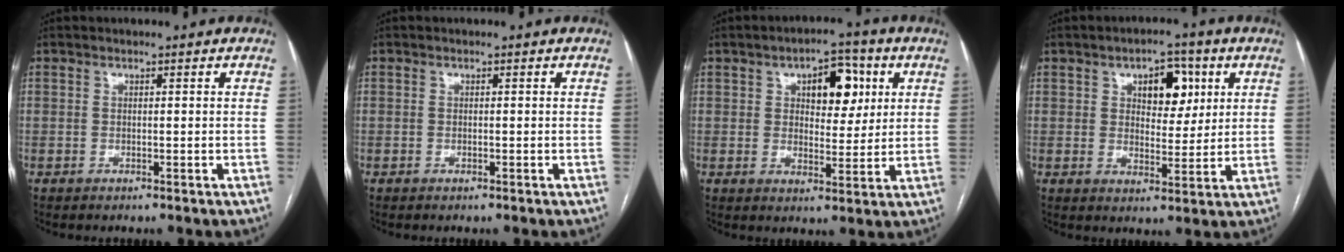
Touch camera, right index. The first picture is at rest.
{"total": 0.0}
{"total": 8.3, "force": [3.0, 4.2, 6.5], "torque": [-0.085, 0.018, 0.045]}
{"total": 7.4, "force": [2.9, 4.0, 5.6], "torque": [-0.075, 0.012, 0.046]}